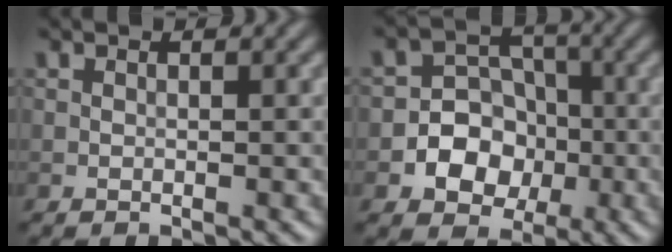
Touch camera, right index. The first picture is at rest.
{"total": 6.0, "force": [-1.7, 5.2, 2.5], "torque": [-0.004, 0.009, -0.052]}